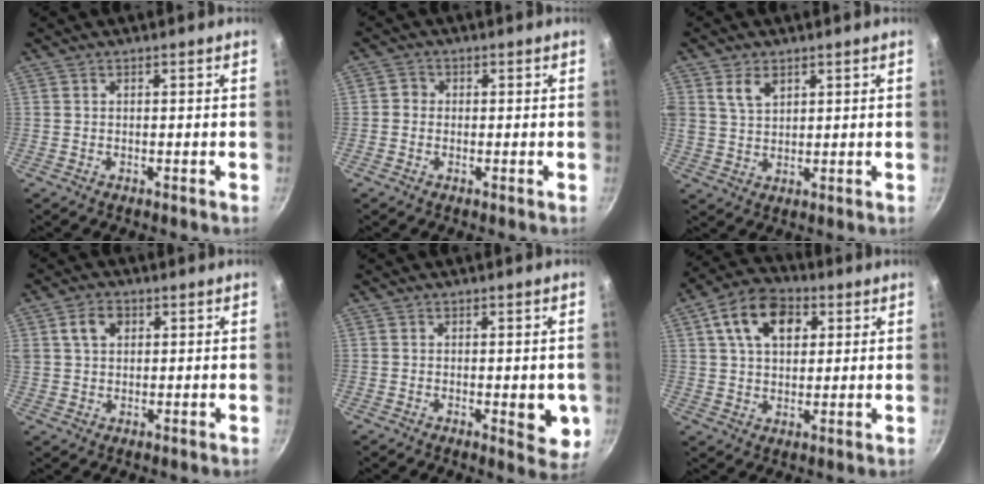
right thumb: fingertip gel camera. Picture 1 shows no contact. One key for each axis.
{"total": 2.1, "fx": -0.2, "fy": 2.0, "fz": 0.6, "tx": 0.003, "ty": 0.006, "tz": -0.009}
{"total": 5.1, "fx": 2.5, "fy": 3.2, "fz": 3.0, "tx": -0.047, "ty": -0.010, "tz": 0.051}
{"total": 5.5, "fx": 1.9, "fy": 4.1, "fz": 3.2, "tx": -0.043, "ty": 0.003, "tz": 0.032}
{"total": 6.2, "fx": -0.8, "fy": 2.7, "fz": 5.6, "tx": -0.053, "ty": -0.009, "tz": -0.009}
{"total": 12.6, "fx": 4.4, "fy": 8.4, "fz": 8.4, "tx": -0.120, "ty": 0.005, "tz": 0.062}